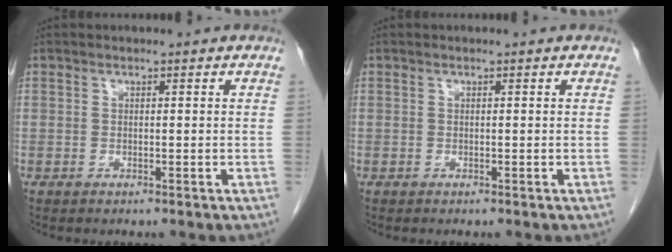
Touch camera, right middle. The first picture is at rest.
{"total": 0.0}